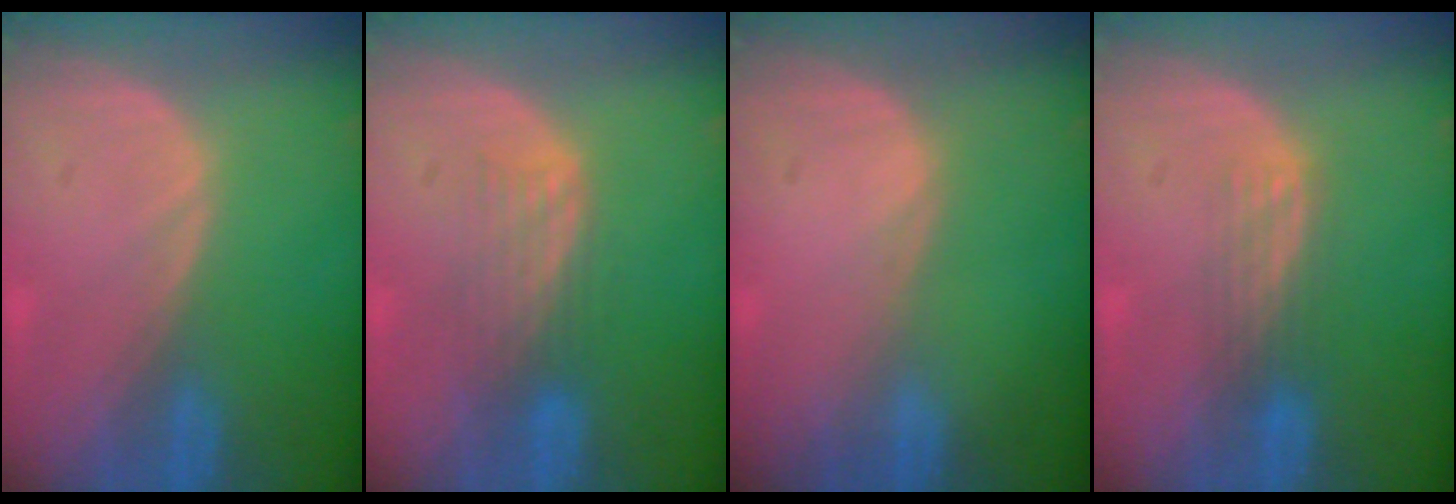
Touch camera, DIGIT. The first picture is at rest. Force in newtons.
{"total": 4.2, "press": 3.5, "slide": 2.4}
{"total": 0.0}
{"total": 2.9, "press": 2.7, "slide": 1.2}